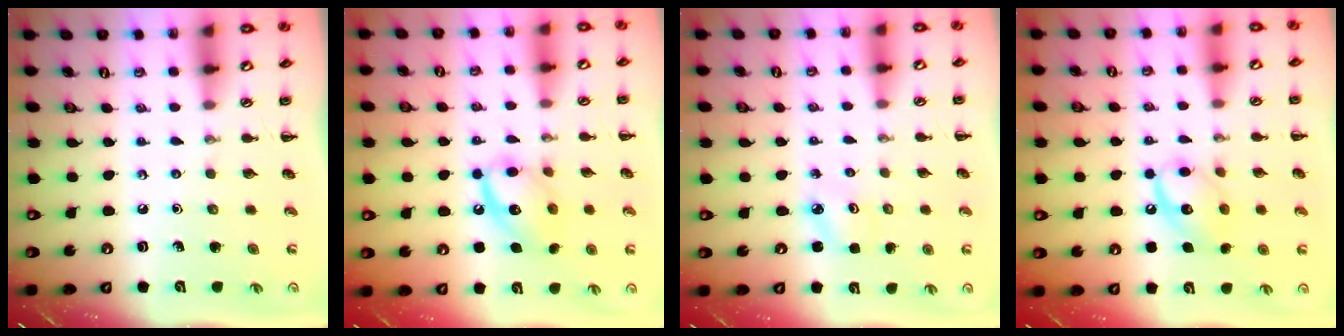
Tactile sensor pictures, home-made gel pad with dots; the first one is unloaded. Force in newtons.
{"total": 12.3, "press": 12.2, "slide": 0.7}
{"total": 2.5, "press": 2.4, "slide": 0.5}
{"total": 11.7, "press": 11.7, "slide": 1.0}